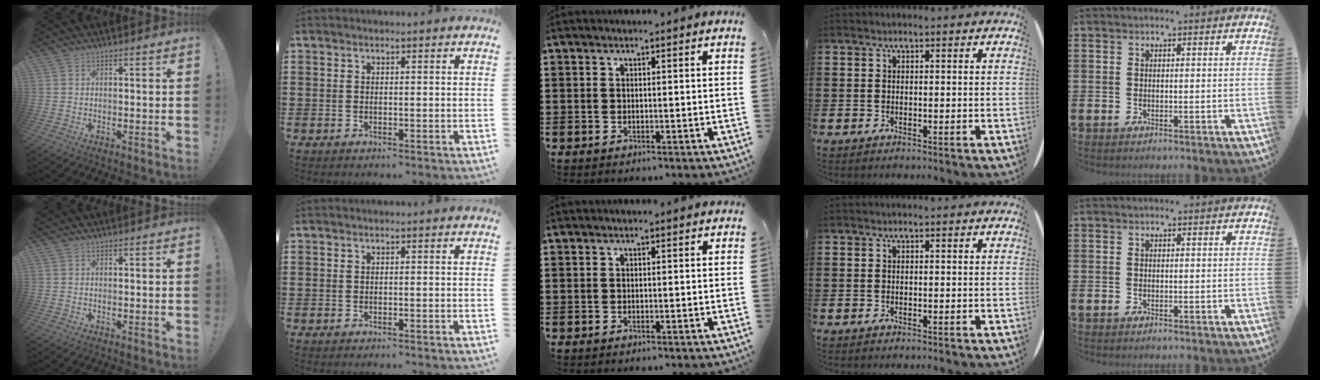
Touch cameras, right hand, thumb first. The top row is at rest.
{}